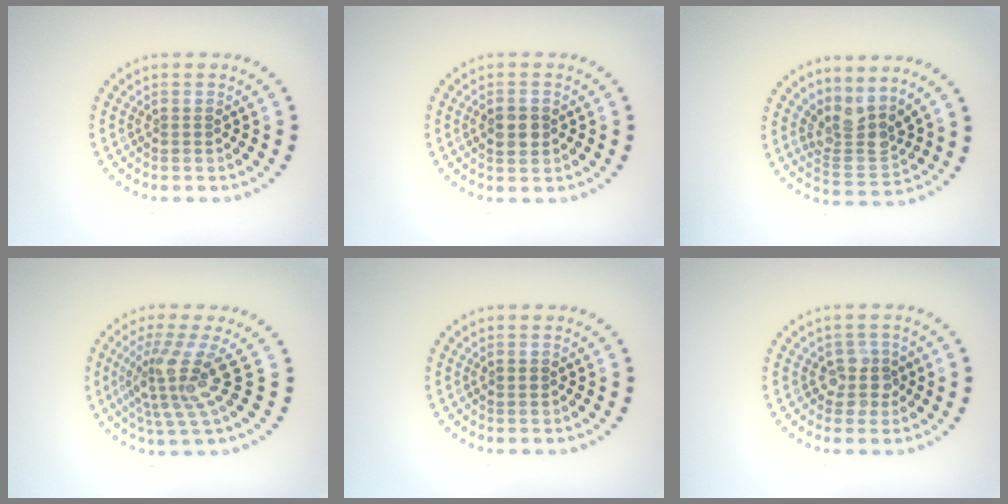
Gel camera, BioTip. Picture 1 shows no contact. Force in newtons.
{"total": 2.6, "press": 2.6, "slide": 0.1}
{"total": 3.3, "press": 2.6, "slide": 2.0}
{"total": 4.7, "press": 3.2, "slide": 3.4}
{"total": 0.8, "press": 0.8, "slide": 0.1}
{"total": 2.3, "press": 1.9, "slide": 1.3}